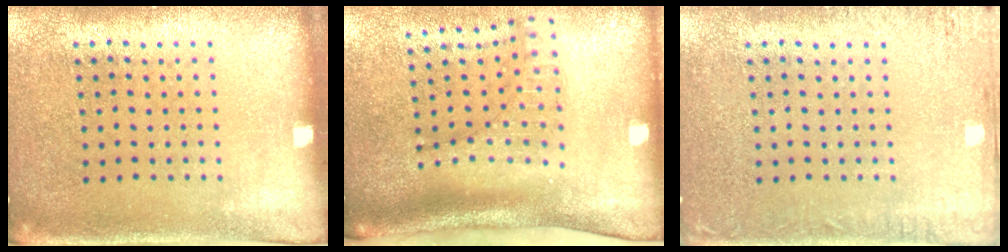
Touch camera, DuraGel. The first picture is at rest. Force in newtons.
{"total": 2.1, "press": 1.5, "slide": 1.5}
{"total": 2.2, "press": 2.1, "slide": 0.3}